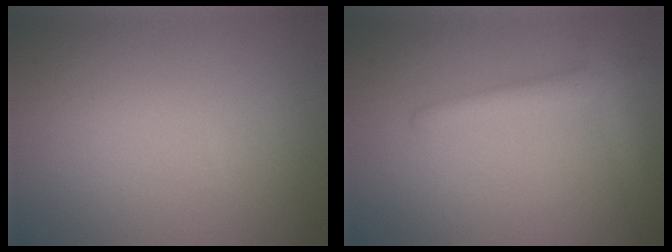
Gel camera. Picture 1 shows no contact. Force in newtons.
{"total": 2.9, "press": 2.9, "slide": 0.1}